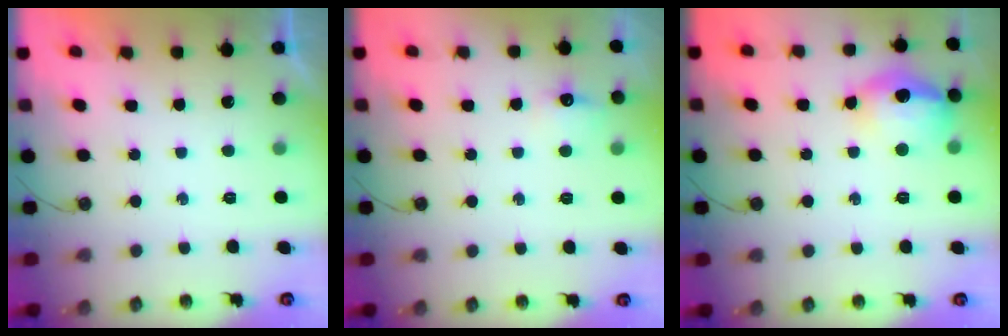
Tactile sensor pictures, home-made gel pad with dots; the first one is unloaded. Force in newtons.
{"total": 5.9, "press": 5.8, "slide": 0.9}
{"total": 14.4, "press": 14.4, "slide": 1.1}